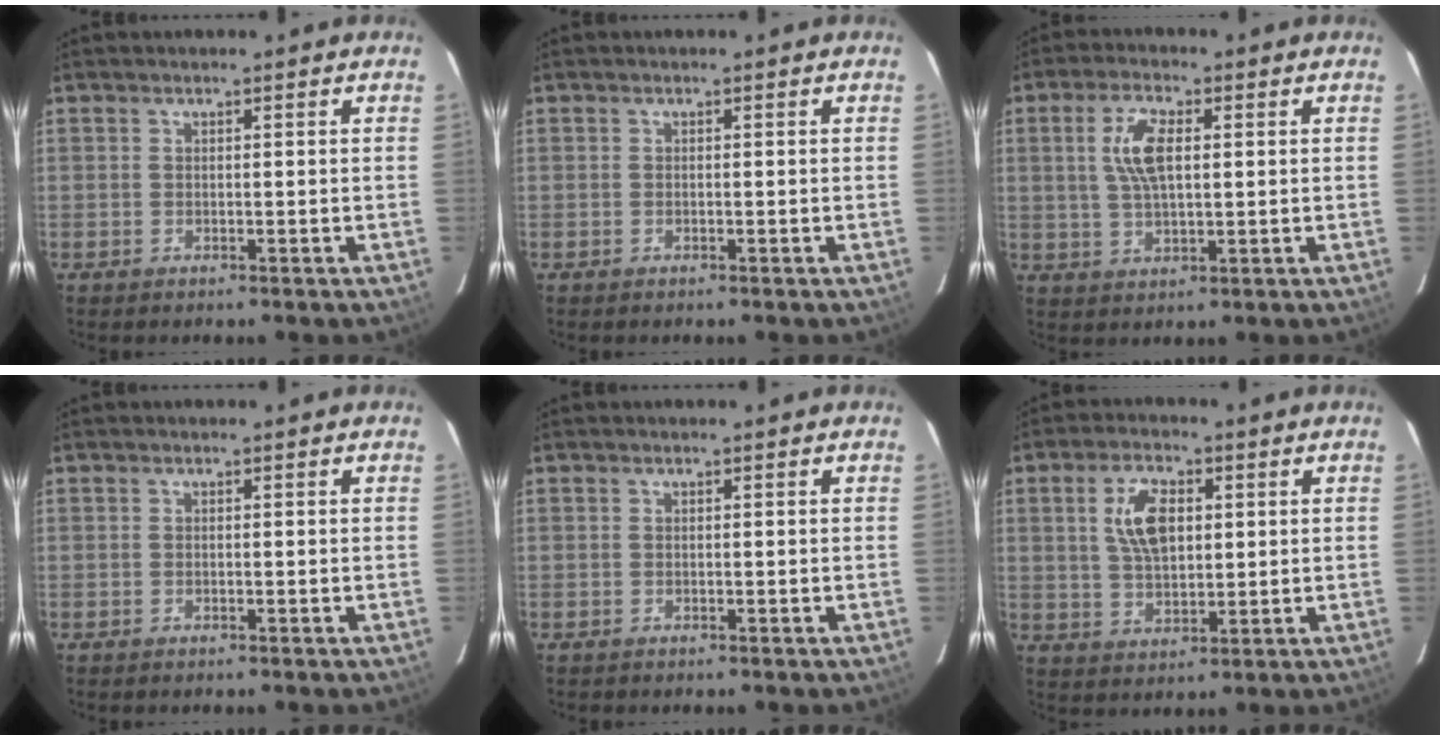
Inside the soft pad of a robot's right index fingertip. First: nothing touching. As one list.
[{"total": 0.0}, {"total": 7.4, "force": [1.6, 3.1, 6.5], "torque": [-0.127, 0.008, 0.033]}, {"total": 0.0}, {"total": 0.0}, {"total": 8.5, "force": [2.1, 4.4, 6.9], "torque": [-0.132, 0.011, 0.043]}]